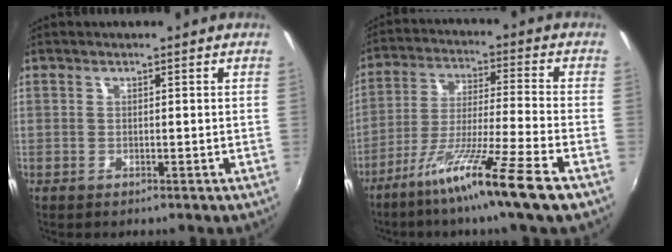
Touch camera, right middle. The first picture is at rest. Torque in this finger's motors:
{"motor_torque": [1.28, -0.86, 0.35, 0.19]}